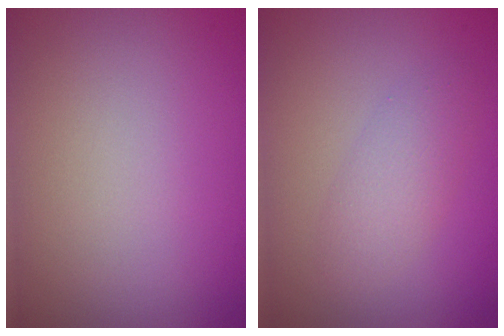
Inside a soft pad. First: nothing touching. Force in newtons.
{"total": 2.4, "press": 2.4, "slide": 0.1}